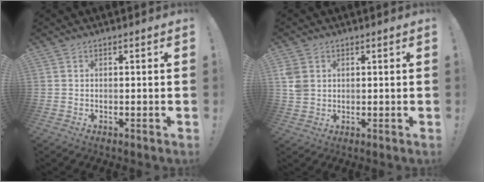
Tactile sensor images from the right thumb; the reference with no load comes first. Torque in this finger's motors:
{"motor_torque": [0.67, 0.86, 0.73, 0.05, 0.00]}